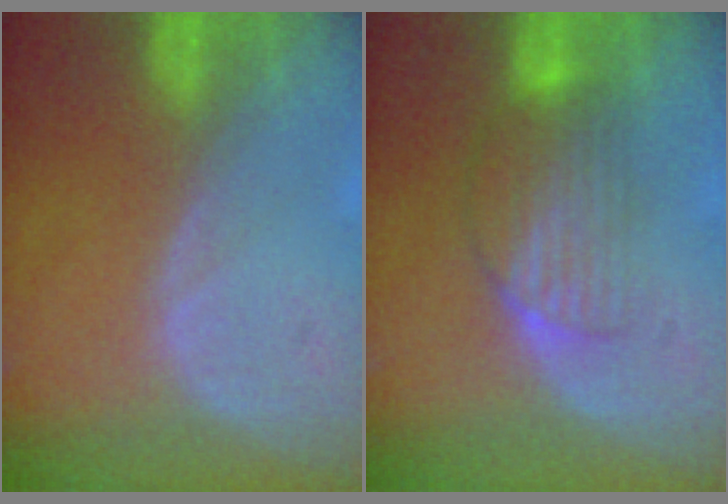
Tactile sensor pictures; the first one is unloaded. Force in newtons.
{"total": 6.6, "press": 5.6, "slide": 3.4}